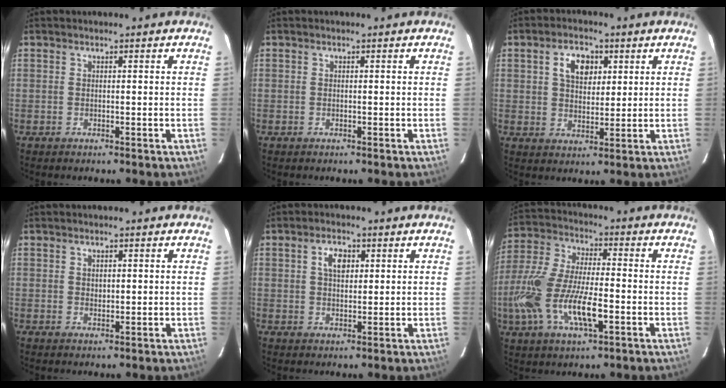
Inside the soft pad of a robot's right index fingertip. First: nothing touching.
{"total": 0.0}
{"total": 6.5, "force": [2.4, 4.2, 4.3], "torque": [-0.068, 0.016, 0.043]}
{"total": 1.5, "force": [0.5, 1.1, 0.8], "torque": [-0.010, 0.003, 0.010]}
{"total": 4.1, "force": [1.4, 2.4, 2.9], "torque": [-0.050, 0.009, 0.026]}
{"total": 18.2, "force": [-5.6, 6.3, 16.2], "torque": [-0.345, -0.019, -0.107]}